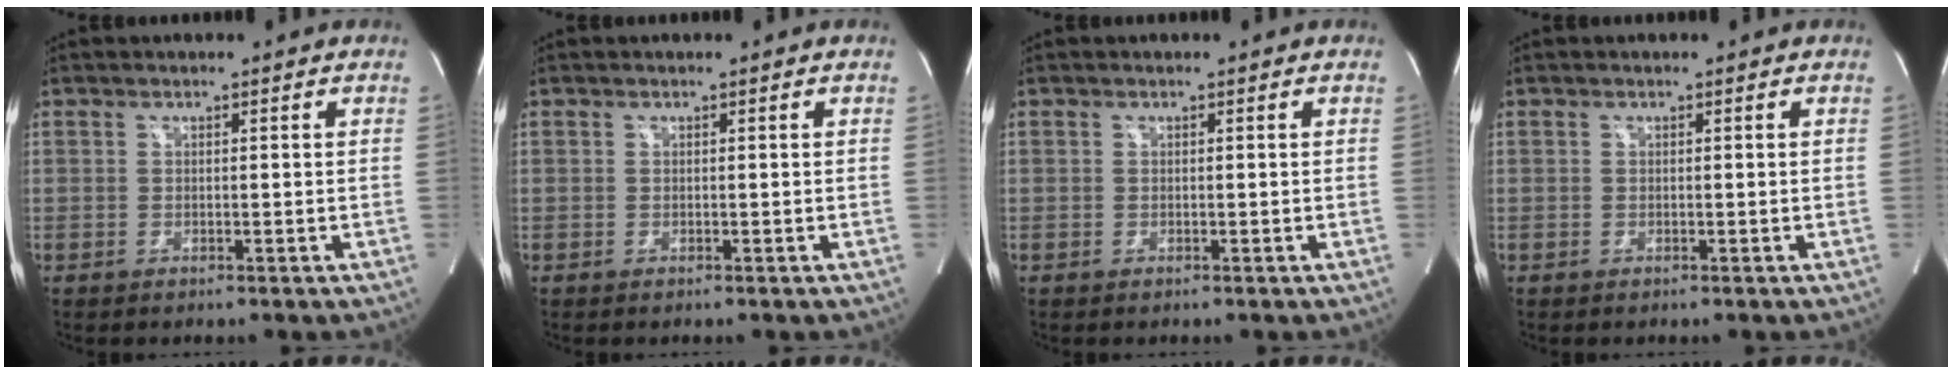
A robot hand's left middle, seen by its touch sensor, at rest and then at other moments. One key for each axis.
{"total": 0.0}
{"total": 0.0}
{"total": 0.0}